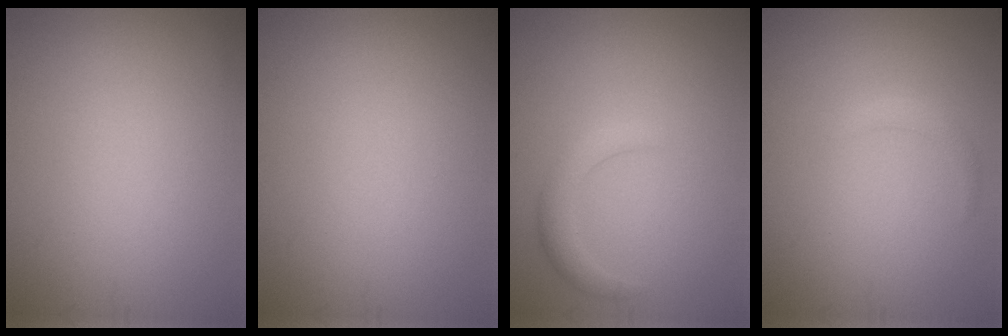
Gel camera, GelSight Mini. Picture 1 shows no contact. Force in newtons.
{"total": 0.0}
{"total": 2.0, "press": 2.0, "slide": 0.1}
{"total": 1.0, "press": 1.0, "slide": 0.0}